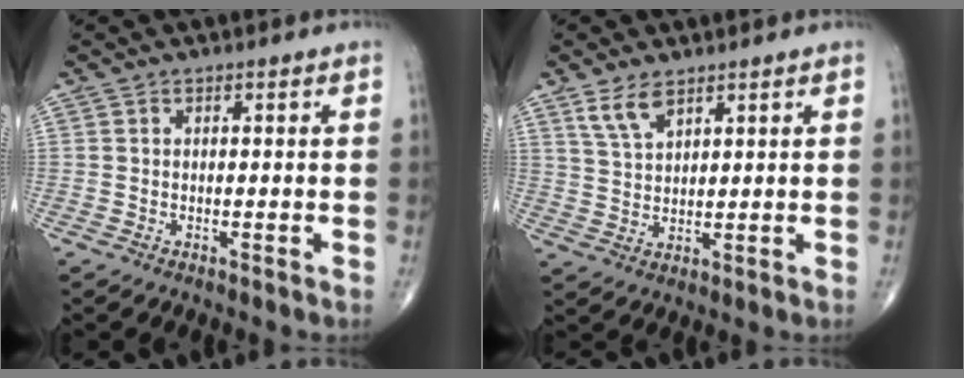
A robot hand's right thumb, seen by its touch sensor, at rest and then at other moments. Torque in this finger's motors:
{"motor_torque": [0.04, 0.10, 0.50, 0.44, 0.00]}